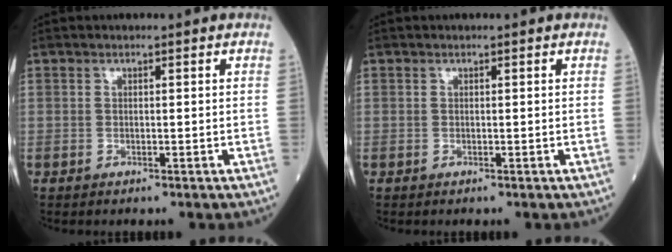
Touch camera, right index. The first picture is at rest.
{"total": 0.0}